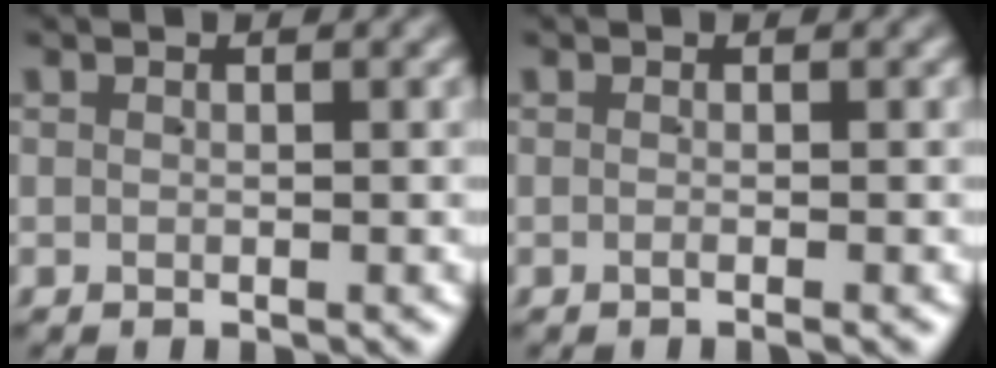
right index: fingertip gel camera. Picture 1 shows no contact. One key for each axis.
{"total": 0.7, "fx": -0.5, "fy": -0.1, "fz": 0.5, "tx": -0.003, "ty": 0.004, "tz": -0.012}